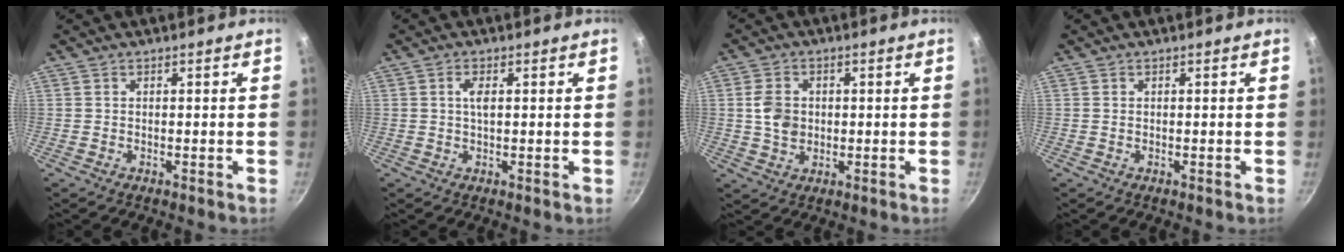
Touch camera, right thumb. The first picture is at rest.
{"total": 2.4, "force": [0.5, 0.9, 2.1], "torque": [-0.041, 0.002, 0.009]}
{"total": 5.7, "force": [0.3, 4.4, 3.7], "torque": [-0.059, 0.004, 0.004]}
{"total": 0.0}